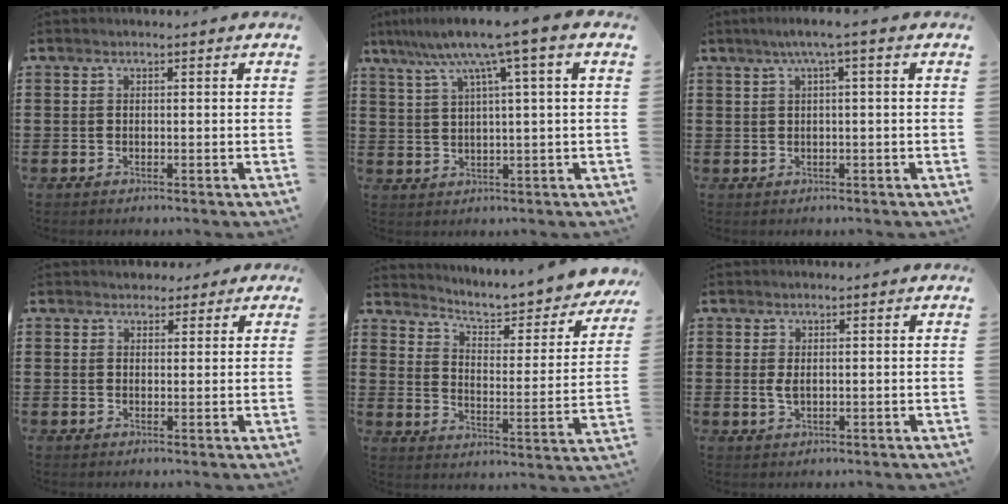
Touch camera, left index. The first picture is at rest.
{"total": 8.4, "force": [4.1, -0.3, 7.3], "torque": [-0.151, -0.010, 0.065]}
{"total": 2.0, "force": [0.3, -0.1, 2.0], "torque": [-0.036, -0.001, 0.004]}
{"total": 2.5, "force": [1.9, 1.6, 0.1], "torque": [-0.003, 0.006, 0.034]}
{"total": 5.2, "force": [4.7, 0.8, 2.1], "torque": [-0.059, -0.039, 0.072]}
{"total": 1.8, "force": [0.3, 0.7, 1.7], "torque": [-0.041, 0.000, 0.002]}